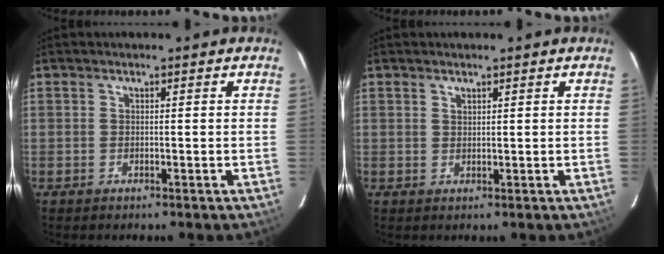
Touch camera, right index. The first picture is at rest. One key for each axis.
{"total": 0.9, "fx": 0.8, "fy": 0.4, "fz": 0.3, "tx": -0.004, "ty": 0.001, "tz": 0.014}